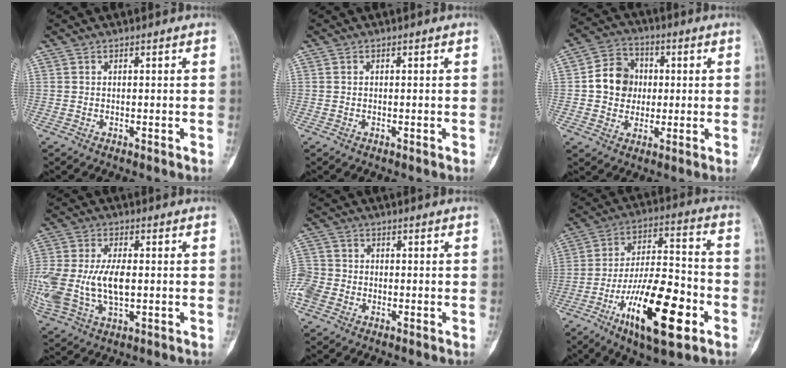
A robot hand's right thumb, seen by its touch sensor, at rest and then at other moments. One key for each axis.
{"total": 0.0}
{"total": 9.7, "fx": 0.4, "fy": 8.5, "fz": 4.6, "tx": -0.047, "ty": 0.014, "tz": -0.001}
{"total": 16.4, "fx": -1.0, "fy": 9.1, "fz": 13.7, "tx": -0.324, "ty": 0.000, "tz": -0.009}
{"total": 6.8, "fx": -3.0, "fy": 5.4, "fz": 2.9, "tx": -0.071, "ty": 0.015, "tz": -0.063}
{"total": 20.9, "fx": -8.7, "fy": 7.3, "fz": 17.6, "tx": -0.287, "ty": 0.046, "tz": -0.139}